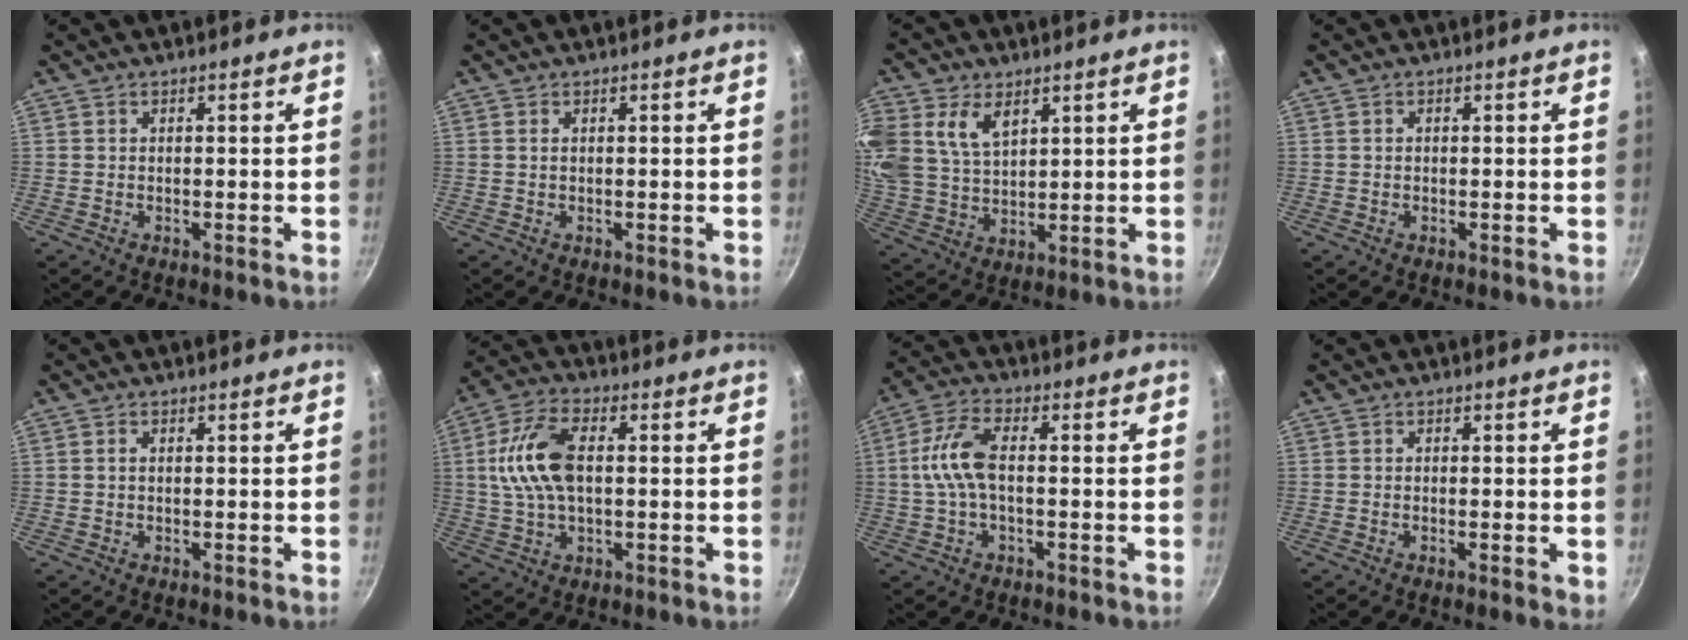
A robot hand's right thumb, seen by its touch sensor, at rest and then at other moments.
{"total": 0.6, "force": [0.2, 0.3, 0.4], "torque": [-0.008, 0.001, 0.004]}
{"total": 14.0, "force": [6.0, 9.4, 8.4], "torque": [-0.183, -0.005, 0.125]}
{"total": 0.6, "force": [0.1, 0.5, 0.3], "torque": [-0.003, 0.004, 0.002]}
{"total": 0.7, "force": [0.1, 0.5, 0.5], "torque": [-0.010, 0.003, 0.001]}
{"total": 12.0, "force": [1.2, 6.6, 10.0], "torque": [-0.195, 0.021, 0.013]}
{"total": 10.0, "force": [0.0, 5.1, 8.6], "torque": [-0.180, 0.027, -0.010]}
{"total": 2.1, "force": [-0.4, 0.5, 2.0], "torque": [-0.030, -0.006, -0.008]}